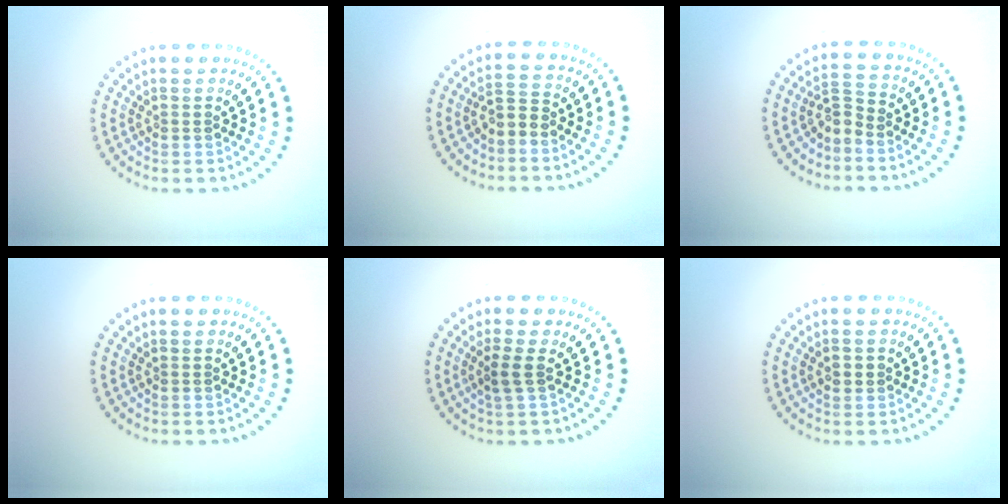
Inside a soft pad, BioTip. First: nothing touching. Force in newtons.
{"total": 1.8, "press": 1.5, "slide": 1.0}
{"total": 2.1, "press": 1.5, "slide": 1.5}
{"total": 0.0}
{"total": 1.6, "press": 1.3, "slide": 1.0}
{"total": 1.1, "press": 1.1, "slide": 0.2}